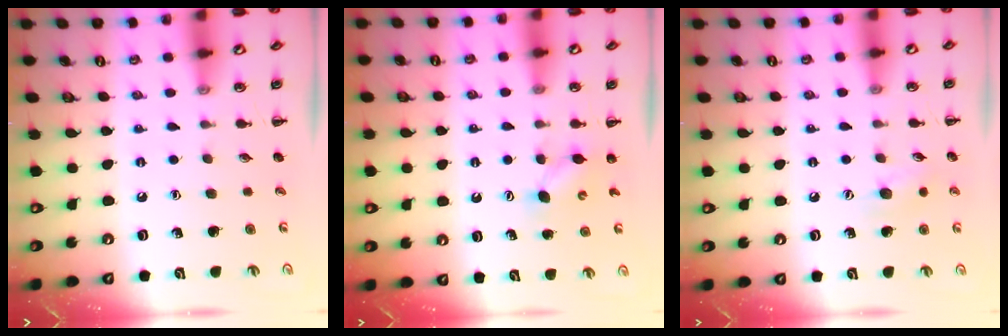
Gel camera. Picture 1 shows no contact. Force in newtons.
{"total": 4.4, "press": 4.3, "slide": 1.1}
{"total": 6.8, "press": 6.6, "slide": 1.6}